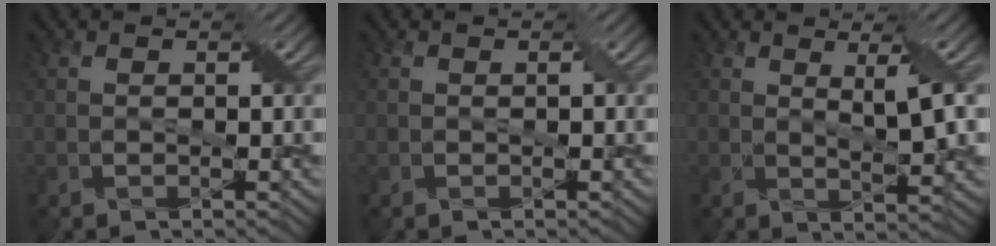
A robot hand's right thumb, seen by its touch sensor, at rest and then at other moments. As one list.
[{"total": 0.0}, {"total": 4.5, "force": [1.4, 0.8, 4.2], "torque": [-0.078, 0.003, 0.027]}]